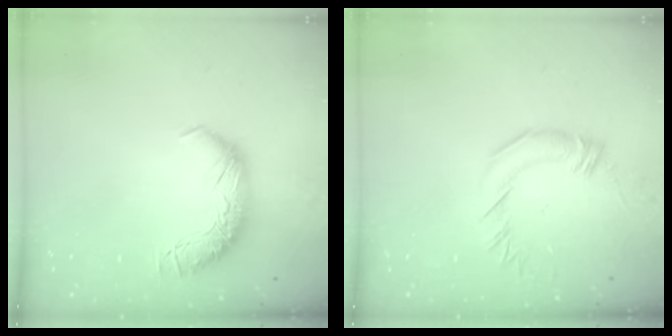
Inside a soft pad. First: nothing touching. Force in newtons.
{"total": 2.5, "press": 2.4, "slide": 0.3}